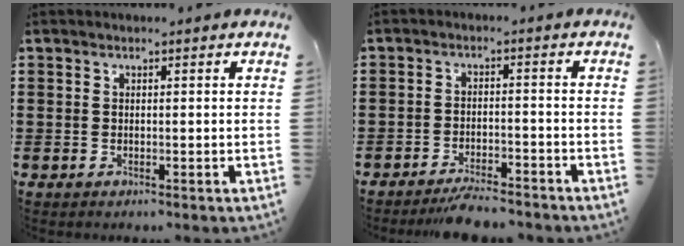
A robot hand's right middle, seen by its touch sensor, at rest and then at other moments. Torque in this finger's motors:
{"motor_torque": [2.11, 0.02, 0.04, 0.06]}